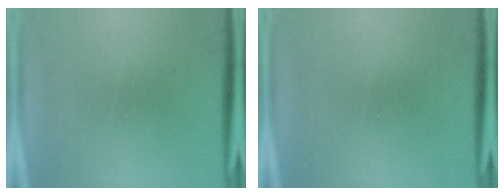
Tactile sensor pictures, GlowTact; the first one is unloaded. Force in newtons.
{"total": 0.0}